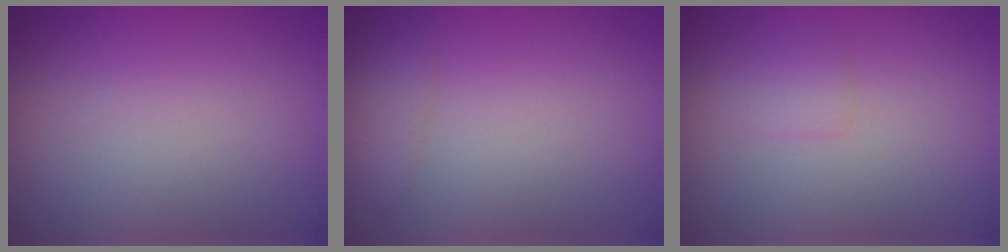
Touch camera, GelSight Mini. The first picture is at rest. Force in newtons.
{"total": 1.3, "press": 1.3, "slide": 0.0}
{"total": 1.0, "press": 1.0, "slide": 0.0}